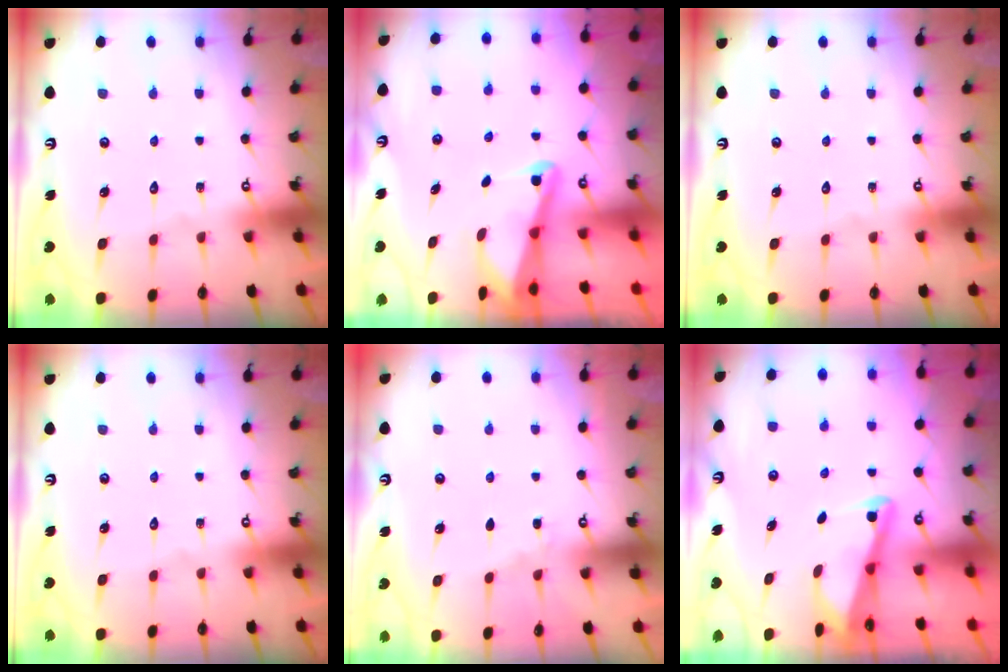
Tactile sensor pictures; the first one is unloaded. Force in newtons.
{"total": 2.0, "press": 2.0, "slide": 0.3}
{"total": 0.0}
{"total": 0.0}
{"total": 3.3, "press": 3.3, "slide": 0.4}
{"total": 3.0, "press": 3.0, "slide": 0.3}